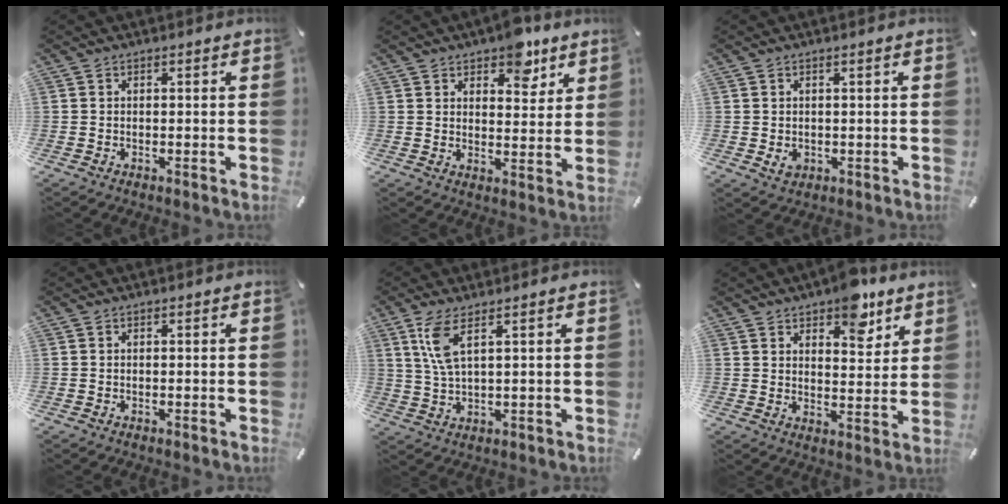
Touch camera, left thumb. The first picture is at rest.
{"total": 7.9, "force": [5.6, 4.5, 3.3], "torque": [-0.020, -0.034, 0.091]}
{"total": 1.9, "force": [0.1, 1.7, 0.9], "torque": [-0.008, 0.000, 0.000]}
{"total": 0.0}
{"total": 6.5, "force": [3.0, 1.8, 5.5], "torque": [-0.124, -0.001, 0.049]}
{"total": 9.1, "force": [6.5, 4.6, 4.3], "torque": [-0.041, -0.037, 0.109]}